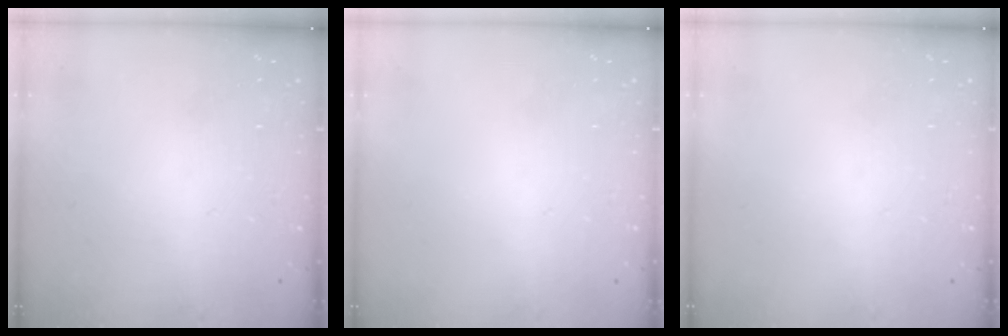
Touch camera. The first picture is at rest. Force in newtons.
{"total": 0.0}
{"total": 0.0}